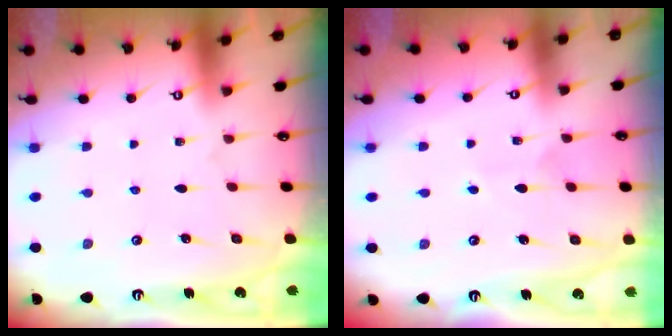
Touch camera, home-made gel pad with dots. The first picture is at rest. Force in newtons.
{"total": 4.6, "press": 4.6, "slide": 0.4}